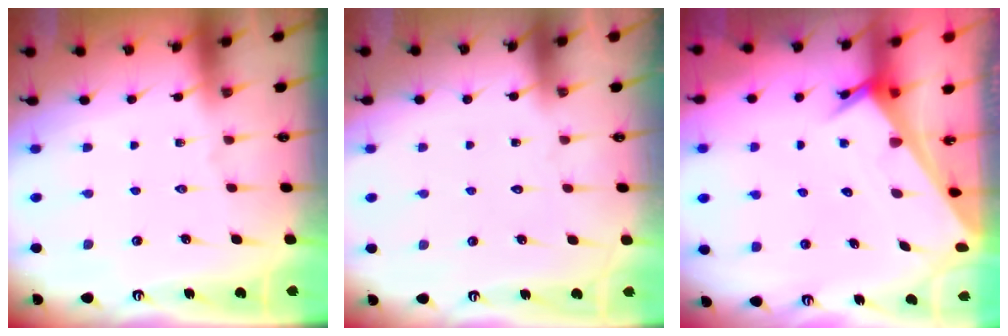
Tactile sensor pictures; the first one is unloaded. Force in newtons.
{"total": 1.4, "press": 1.4, "slide": 0.1}
{"total": 3.1, "press": 3.1, "slide": 0.2}